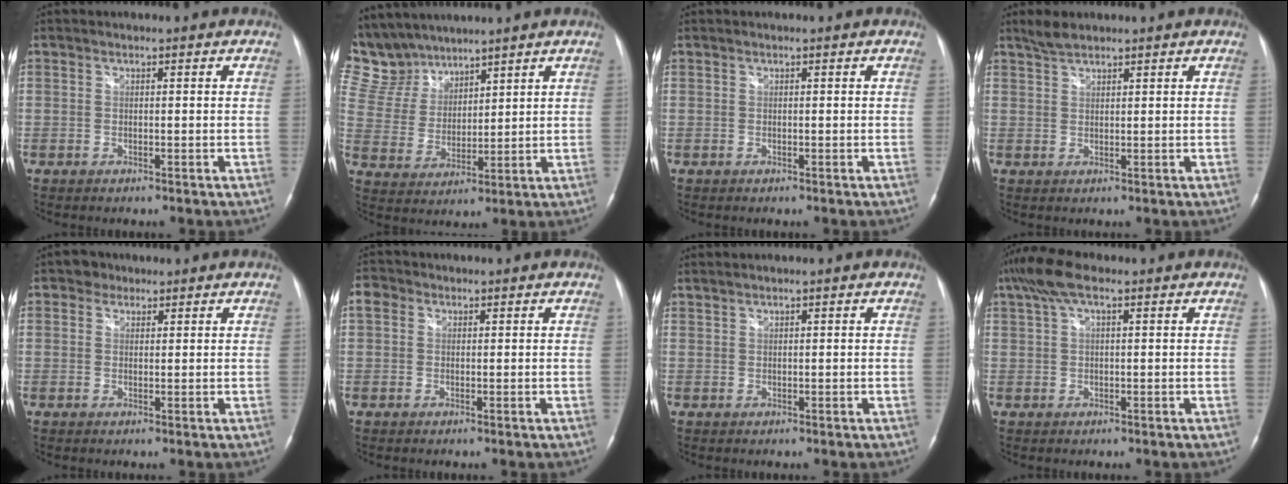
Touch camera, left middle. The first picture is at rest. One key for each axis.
{"total": 11.7, "fx": 10.6, "fy": 4.7, "fz": 1.7, "tx": -0.053, "ty": 0.018, "tz": 0.228}
{"total": 0.0}
{"total": 2.7, "fx": 2.4, "fy": 0.6, "fz": 1.0, "tx": -0.029, "ty": 0.008, "tz": 0.048}
{"total": 2.0, "fx": 1.3, "fy": 1.5, "fz": 0.1, "tx": -0.004, "ty": 0.005, "tz": 0.015}
{"total": 2.2, "fx": 0.8, "fy": 1.8, "fz": 0.9, "tx": -0.020, "ty": 0.014, "tz": 0.013}
{"total": 0.9, "fx": 0.8, "fy": -0.1, "fz": 0.1, "tx": -0.005, "ty": 0.005, "tz": 0.023}
{"total": 6.1, "fx": 3.6, "fy": 1.7, "fz": 4.6, "tx": -0.109, "ty": 0.035, "tz": 0.066}